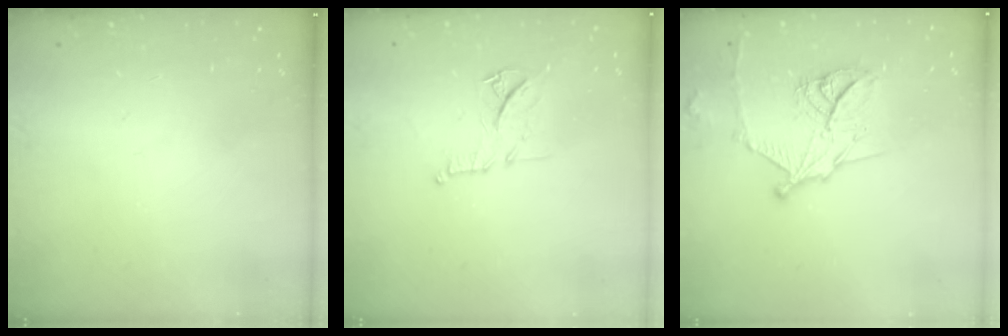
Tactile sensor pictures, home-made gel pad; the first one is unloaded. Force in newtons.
{"total": 11.0, "press": 11.0, "slide": 0.1}
{"total": 14.9, "press": 14.9, "slide": 0.8}